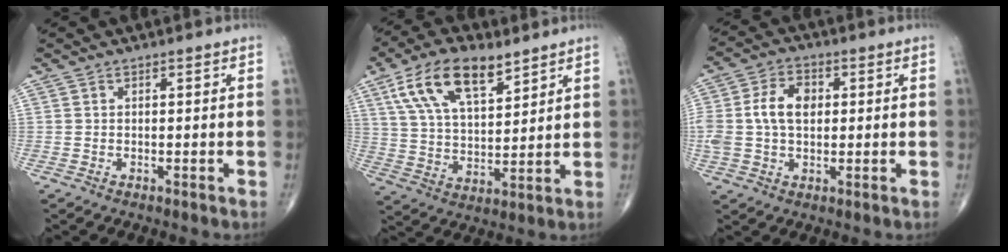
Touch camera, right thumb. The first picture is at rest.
{"total": 15.1, "force": [8.3, 6.9, 10.5], "torque": [-0.173, -0.023, 0.158]}
{"total": 9.3, "force": [1.0, 6.1, 6.9], "torque": [-0.137, 0.015, 0.020]}